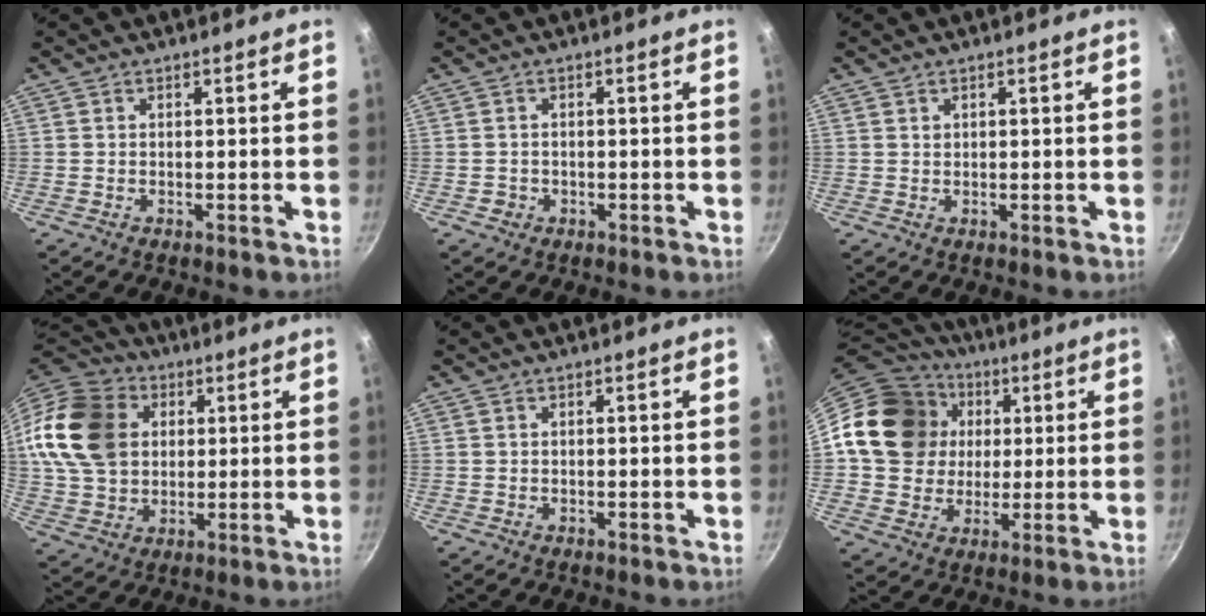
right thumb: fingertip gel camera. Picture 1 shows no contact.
{"total": 1.6, "force": [-0.6, 1.4, 0.5], "torque": [-0.008, 0.004, -0.004]}
{"total": 0.7, "force": [0.4, 0.5, 0.2], "torque": [-0.002, 0.000, 0.008]}
{"total": 20.4, "force": [5.1, 16.0, 11.6], "torque": [-0.212, 0.013, 0.095]}
{"total": 0.0}
{"total": 19.0, "force": [3.4, 16.5, 8.8], "torque": [-0.142, 0.023, 0.059]}